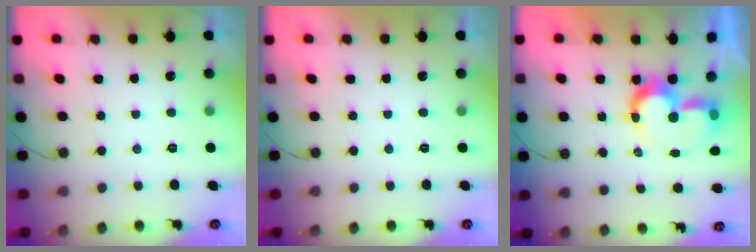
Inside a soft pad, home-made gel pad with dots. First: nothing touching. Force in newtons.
{"total": 0.0}
{"total": 11.2, "press": 11.1, "slide": 0.9}